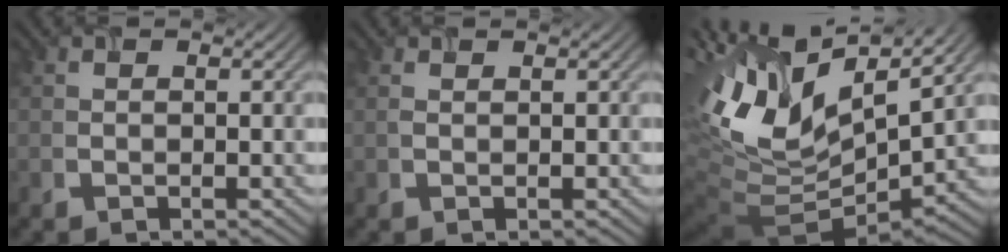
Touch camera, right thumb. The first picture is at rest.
{"total": 0.5, "force": [0.4, 0.1, 0.3], "torque": [-0.009, -0.002, 0.007]}
{"total": 15.3, "force": [3.7, 7.7, 12.7], "torque": [-0.275, -0.014, 0.087]}